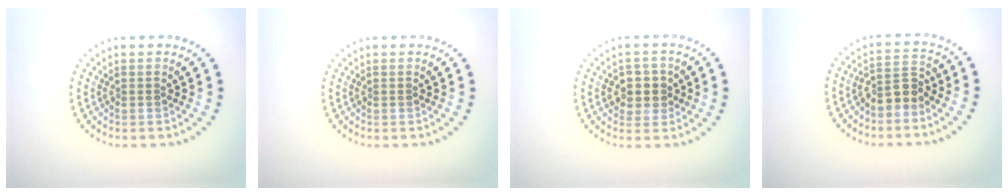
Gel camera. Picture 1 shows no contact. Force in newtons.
{"total": 0.0}
{"total": 3.0, "press": 2.8, "slide": 0.8}
{"total": 2.6, "press": 2.4, "slide": 1.2}